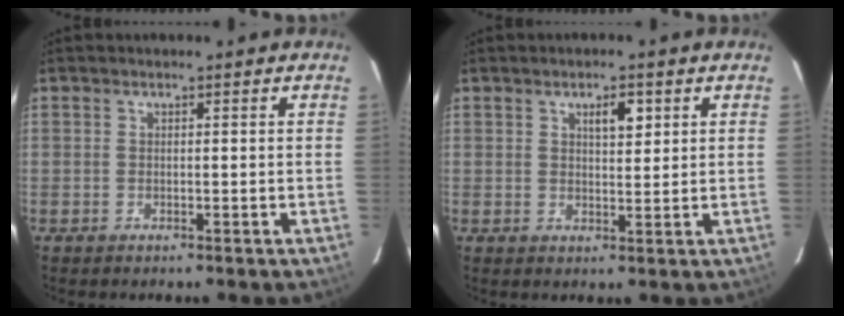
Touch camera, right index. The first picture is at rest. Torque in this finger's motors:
{"motor_torque": [0.36, 0.19, 0.07, 0.05]}